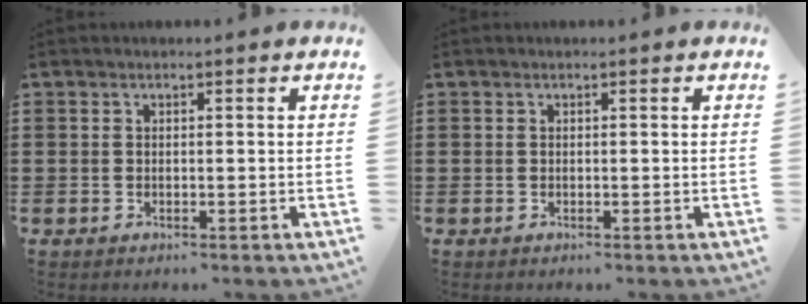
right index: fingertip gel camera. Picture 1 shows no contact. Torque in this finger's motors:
{"motor_torque": [0.00, 0.00, 0.00, 0.00]}